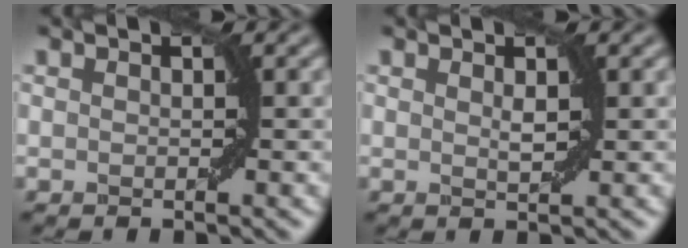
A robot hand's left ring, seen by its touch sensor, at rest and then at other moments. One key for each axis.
{"total": 0.8, "fx": 0.5, "fy": 0.1, "fz": 0.6, "tx": -0.013, "ty": -0.001, "tz": 0.009}